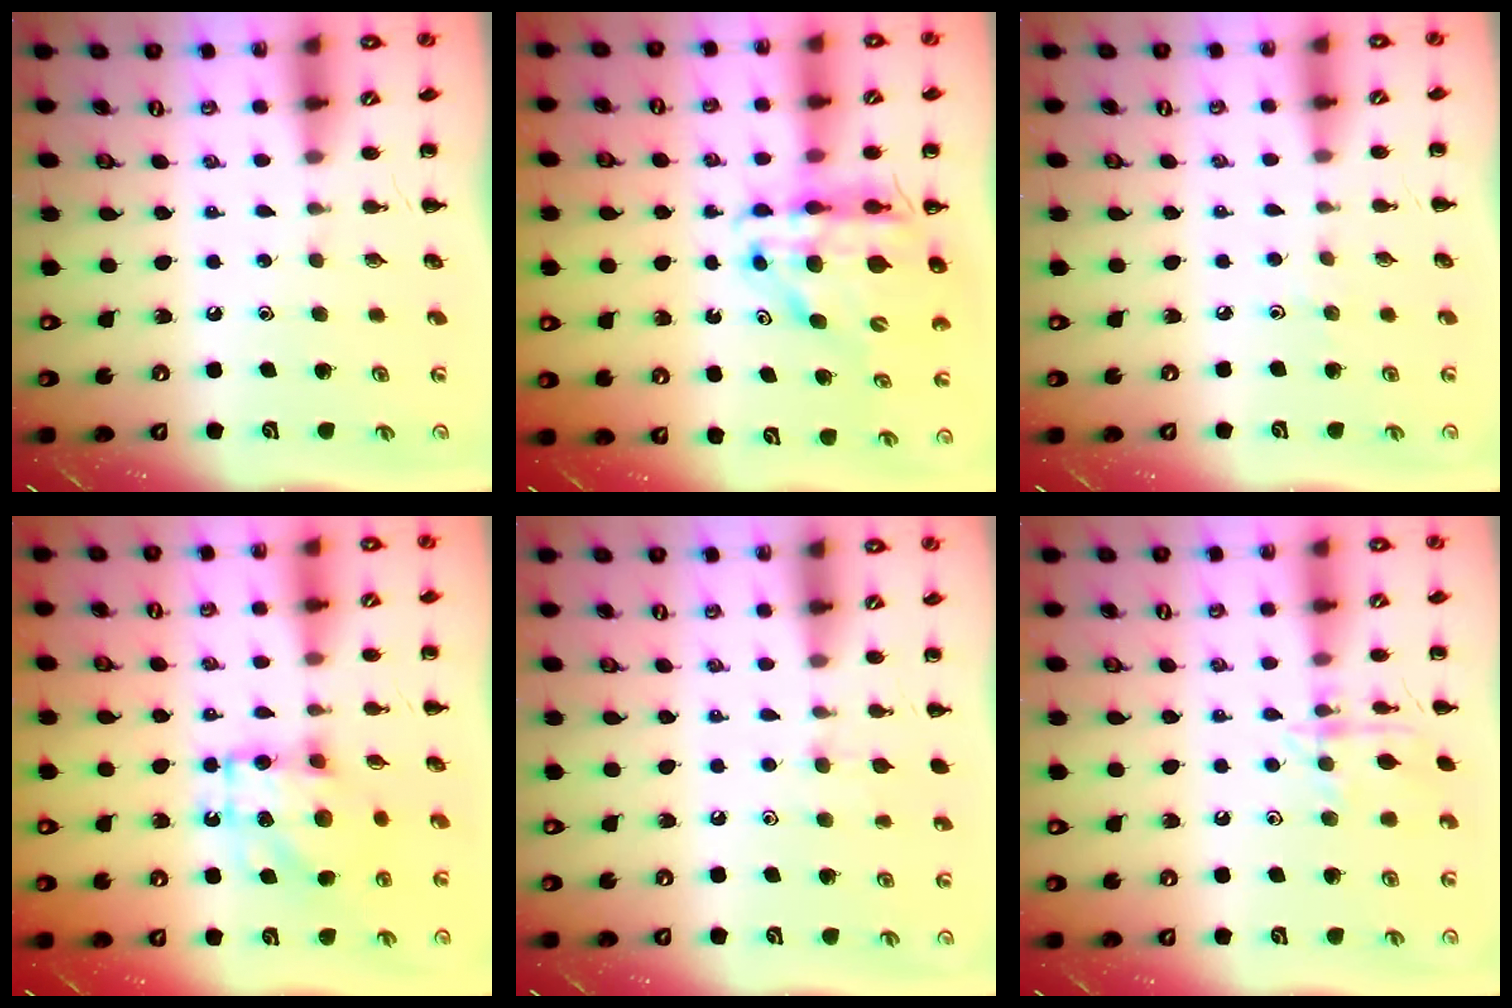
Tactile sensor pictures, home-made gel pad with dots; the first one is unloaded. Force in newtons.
{"total": 11.7, "press": 11.2, "slide": 3.5}
{"total": 2.4, "press": 2.2, "slide": 1.0}
{"total": 11.9, "press": 11.9, "slide": 1.4}
{"total": 5.3, "press": 4.9, "slide": 2.0}
{"total": 10.8, "press": 10.7, "slide": 1.2}